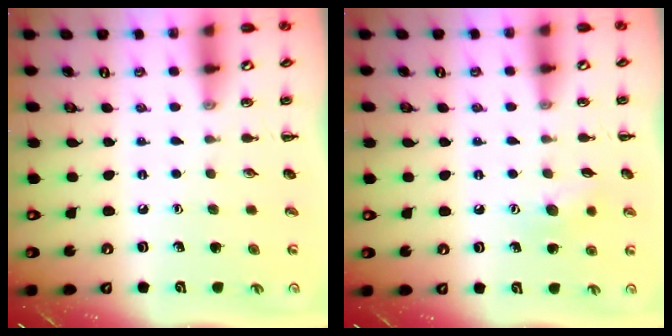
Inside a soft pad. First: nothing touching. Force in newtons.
{"total": 8.8, "press": 8.6, "slide": 1.7}